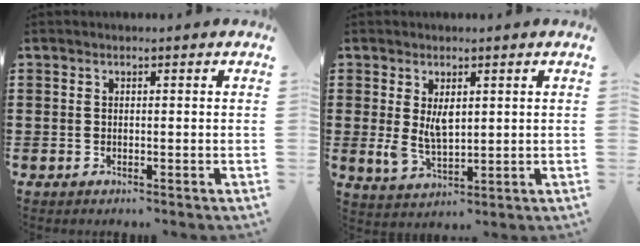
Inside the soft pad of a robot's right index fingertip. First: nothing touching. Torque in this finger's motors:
{"motor_torque": [0.96, -0.13, 0.23, 0.04]}